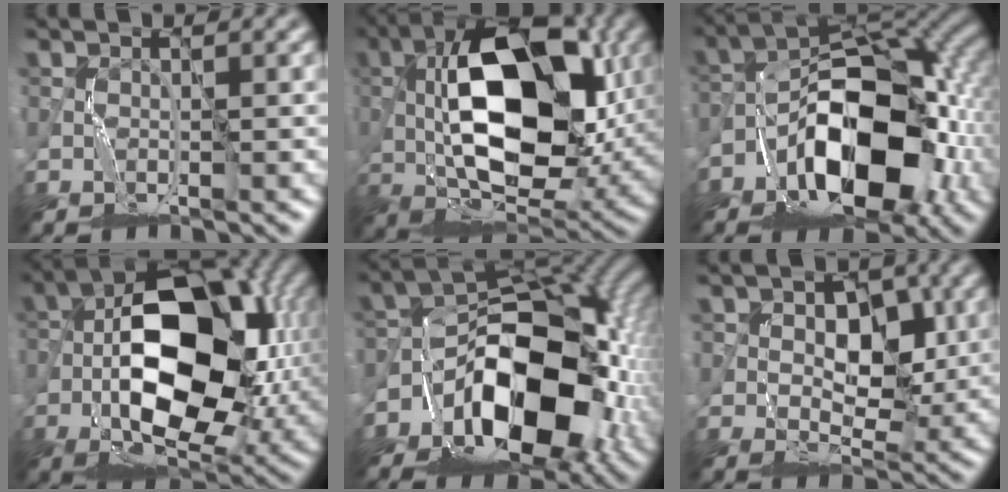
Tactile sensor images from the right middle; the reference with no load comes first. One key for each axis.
{"total": 14.7, "fx": 0.6, "fy": 7.7, "fz": 12.5, "tx": -0.209, "ty": 0.020, "tz": 0.004}
{"total": 12.5, "fx": -4.9, "fy": 6.6, "fz": 9.4, "tx": -0.147, "ty": -0.002, "tz": -0.084}
{"total": 15.0, "fx": -2.4, "fy": 8.5, "fz": 12.1, "tx": -0.189, "ty": 0.003, "tz": -0.052}
{"total": 14.0, "fx": -5.6, "fy": 8.0, "fz": 10.0, "tx": -0.141, "ty": -0.006, "tz": -0.098}
{"total": 5.5, "fx": 0.2, "fy": 4.0, "fz": 3.8, "tx": -0.032, "ty": 0.000, "tz": 0.005}